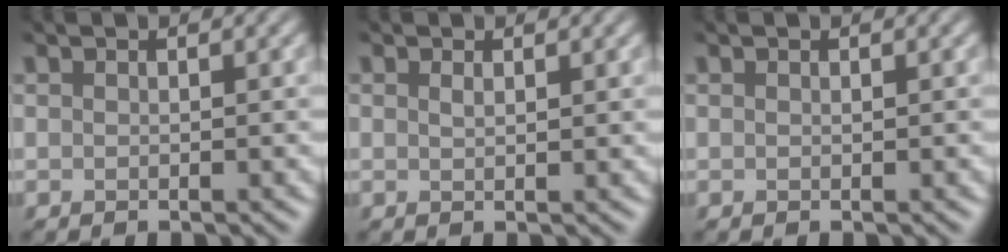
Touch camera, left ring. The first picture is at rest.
{"total": 0.0}
{"total": 0.0}